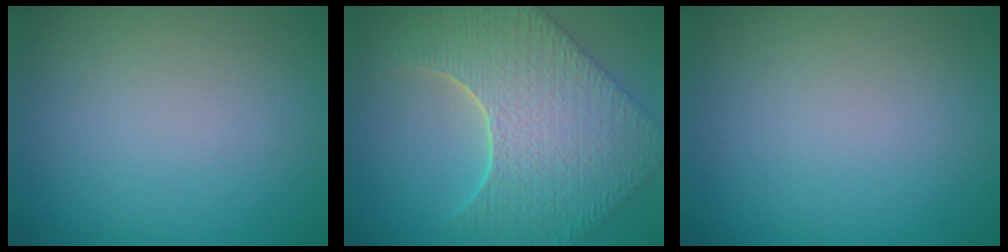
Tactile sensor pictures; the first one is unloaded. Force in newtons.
{"total": 9.4, "press": 7.5, "slide": 5.6}
{"total": 0.0}